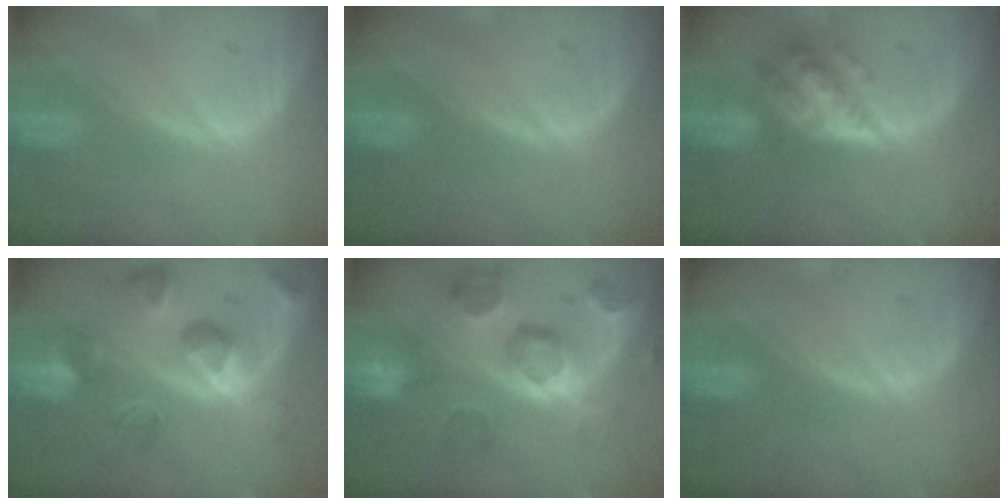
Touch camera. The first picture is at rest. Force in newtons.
{"total": 0.0}
{"total": 6.4, "press": 6.3, "slide": 0.5}
{"total": 10.2, "press": 9.0, "slide": 4.8}
{"total": 11.3, "press": 10.0, "slide": 5.2}
{"total": 0.0}